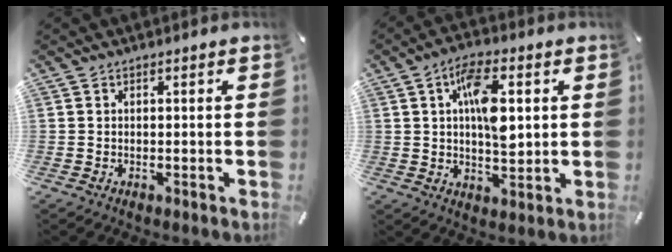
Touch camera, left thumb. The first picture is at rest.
{"total": 10.7, "force": [2.5, 5.2, 9.0], "torque": [-0.156, -0.005, 0.036]}